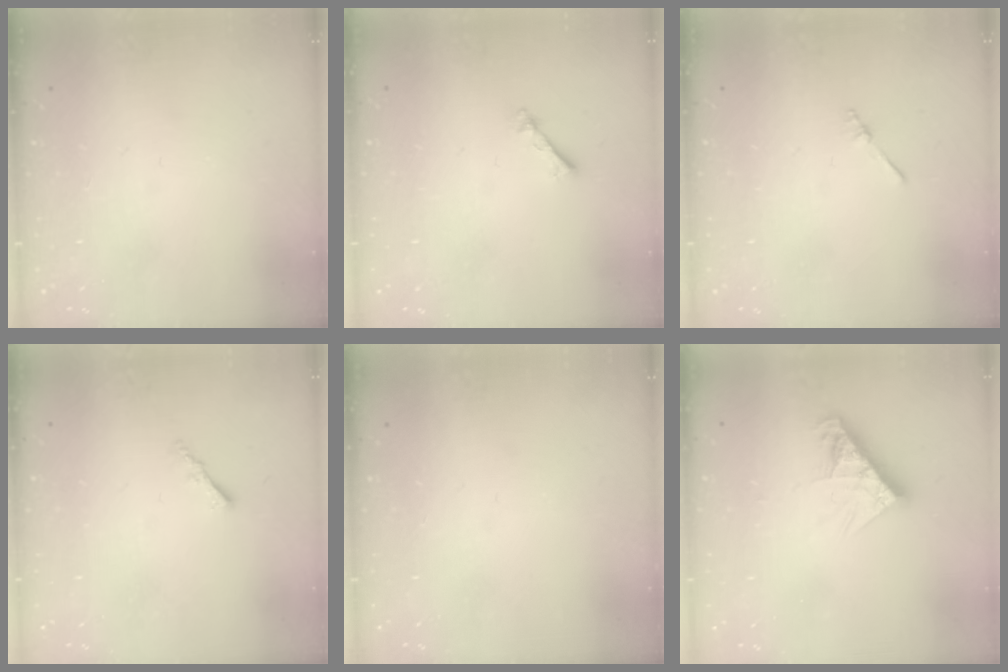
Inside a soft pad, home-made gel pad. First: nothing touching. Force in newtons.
{"total": 1.7, "press": 1.7, "slide": 0.3}
{"total": 2.0, "press": 2.0, "slide": 0.3}
{"total": 1.2, "press": 1.1, "slide": 0.4}
{"total": 0.0}
{"total": 9.2, "press": 9.2, "slide": 0.8}